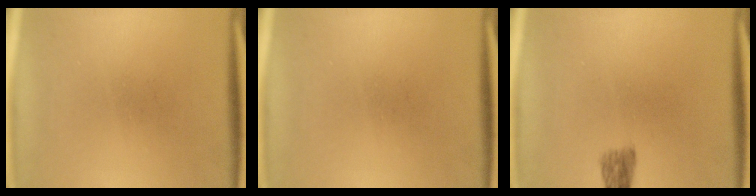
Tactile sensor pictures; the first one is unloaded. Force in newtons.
{"total": 0.0}
{"total": 2.5}